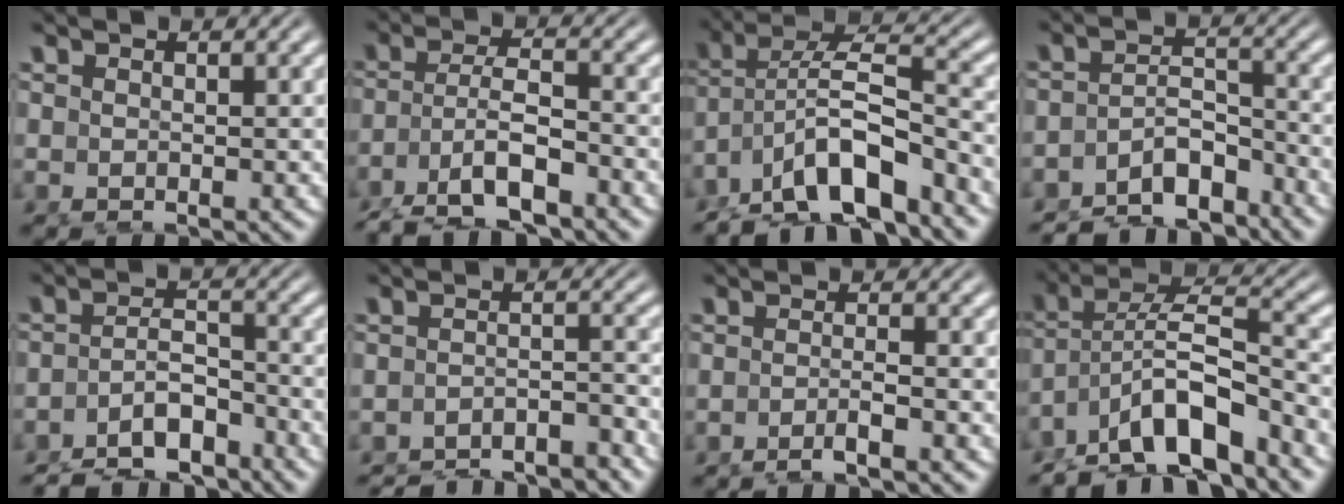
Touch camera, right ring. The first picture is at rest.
{"total": 6.2, "force": [-3.8, 2.8, 4.0], "torque": [-0.081, -0.032, -0.047]}
{"total": 7.7, "force": [-1.4, 5.3, 5.4], "torque": [-0.109, -0.016, -0.020]}
{"total": 7.9, "force": [-7.0, 2.7, 2.6], "torque": [-0.023, -0.019, -0.108]}
{"total": 8.7, "force": [-7.7, 3.1, 2.7], "torque": [-0.029, -0.022, -0.118]}
{"total": 5.9, "force": [-5.7, 0.8, 1.4], "torque": [-0.003, -0.007, -0.091]}
{"total": 1.6, "force": [-1.1, -0.8, 0.8], "torque": [-0.010, 0.006, -0.025]}
{"total": 7.7, "force": [-2.1, 5.3, 5.1], "torque": [-0.098, -0.014, -0.033]}